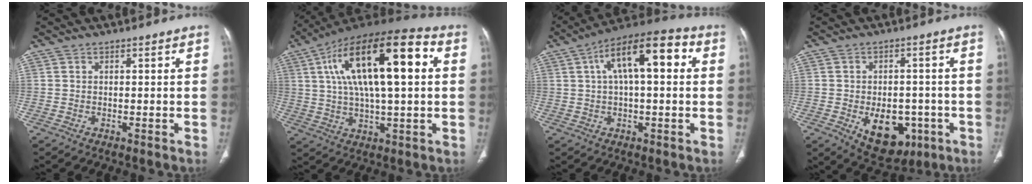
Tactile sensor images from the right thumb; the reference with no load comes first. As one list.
[{"total": 24.6, "force": [5.7, 9.0, 22.2], "torque": [-0.376, 0.023, 0.086]}, {"total": 14.9, "force": [3.7, 6.0, 13.1], "torque": [-0.197, 0.031, 0.050]}, {"total": 11.8, "force": [-4.1, 7.7, 8.0], "torque": [-0.082, 0.014, -0.040]}]